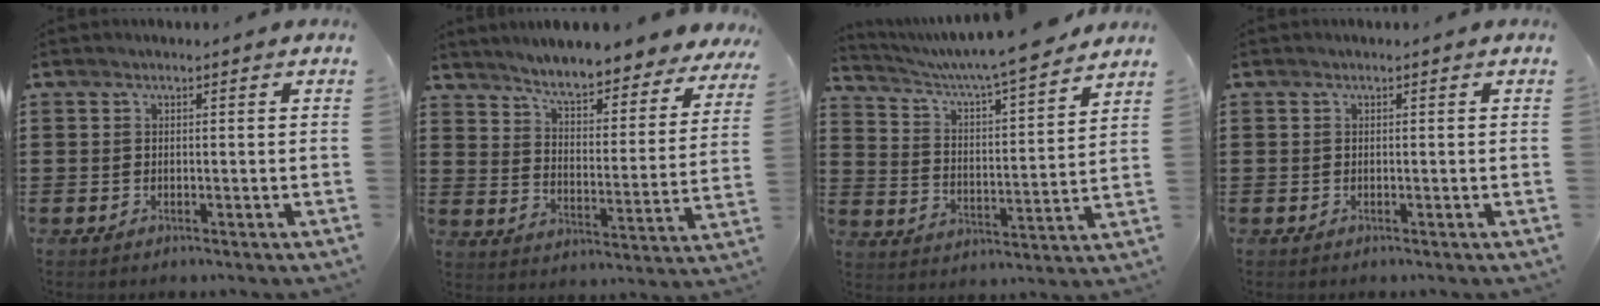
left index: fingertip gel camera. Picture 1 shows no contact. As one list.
[{"total": 5.7, "force": [5.3, -0.2, 2.1], "torque": [-0.065, -0.043, 0.085]}, {"total": 6.4, "force": [5.8, -0.3, 2.5], "torque": [-0.073, -0.044, 0.093]}, {"total": 0.0}]